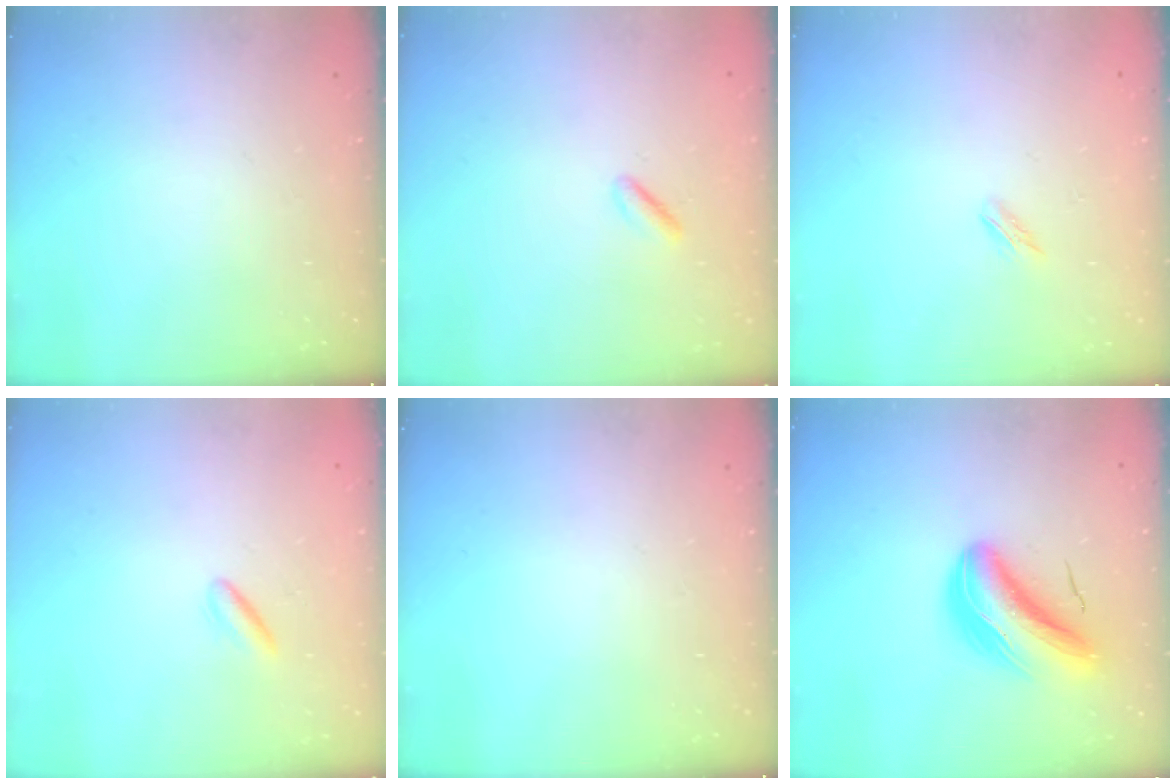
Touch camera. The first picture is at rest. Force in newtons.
{"total": 1.4, "press": 1.2, "slide": 0.8}
{"total": 1.7, "press": 1.5, "slide": 0.6}
{"total": 2.2, "press": 2.0, "slide": 0.9}
{"total": 0.0}
{"total": 7.6, "press": 7.3, "slide": 2.0}